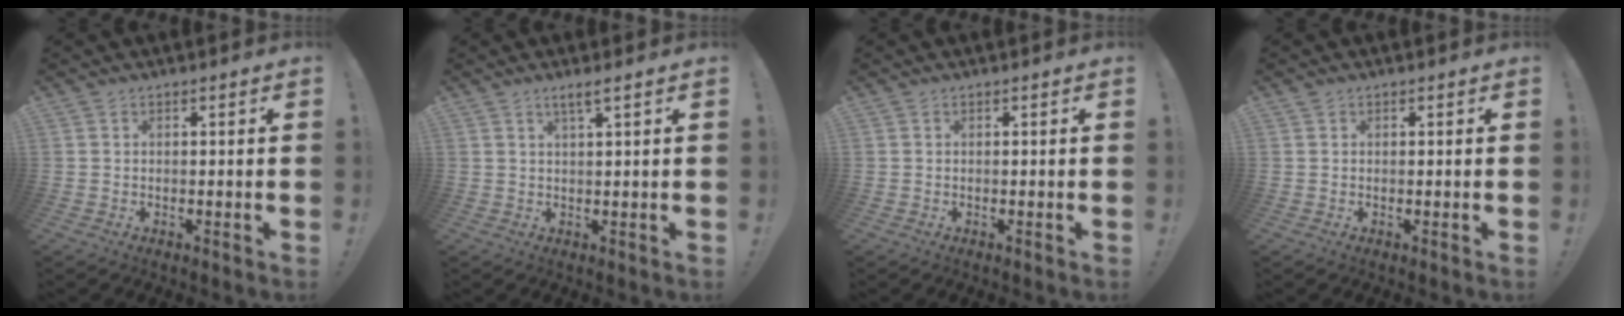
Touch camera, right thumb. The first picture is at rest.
{"total": 2.8, "force": [1.6, -0.2, 2.3], "torque": [-0.043, -0.003, 0.026]}
{"total": 0.0}
{"total": 0.5, "force": [0.4, 0.3, -0.1], "torque": [0.009, -0.003, 0.006]}